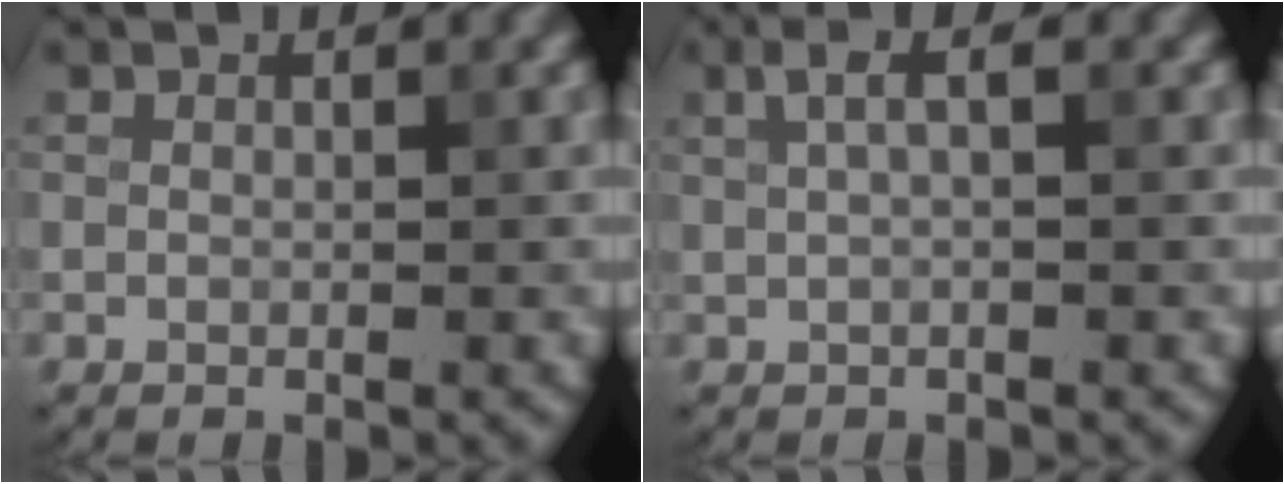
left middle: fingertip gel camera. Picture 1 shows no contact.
{"total": 2.1, "force": [0.9, 0.6, 1.9], "torque": [-0.032, 0.006, 0.016]}